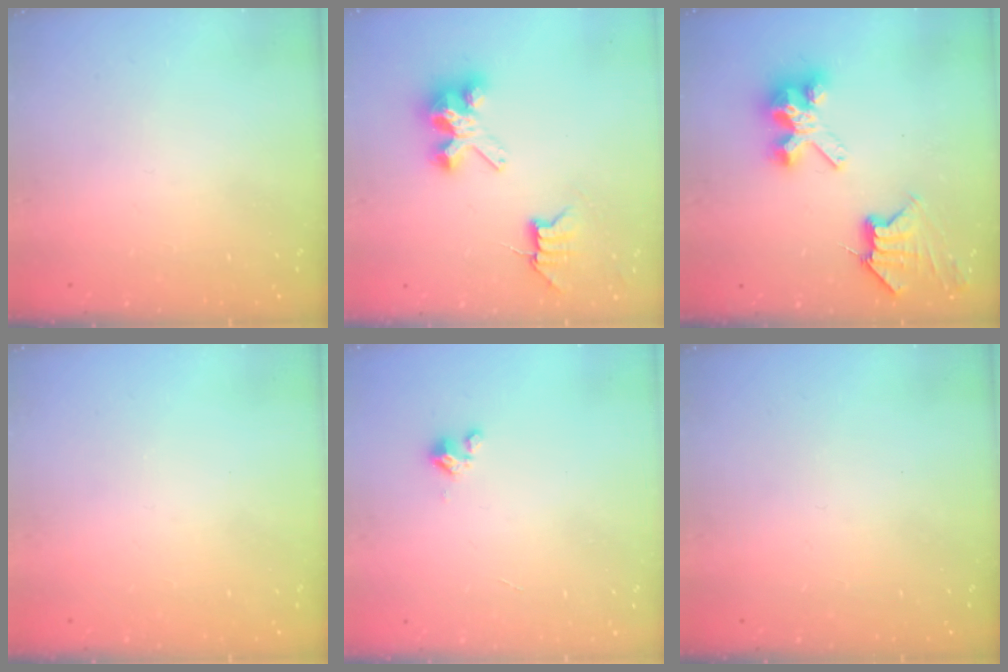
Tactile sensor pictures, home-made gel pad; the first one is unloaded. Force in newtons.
{"total": 7.2, "press": 7.1, "slide": 0.6}
{"total": 10.3, "press": 10.2, "slide": 1.1}
{"total": 0.0}
{"total": 0.9, "press": 0.9, "slide": 0.2}
{"total": 0.0}